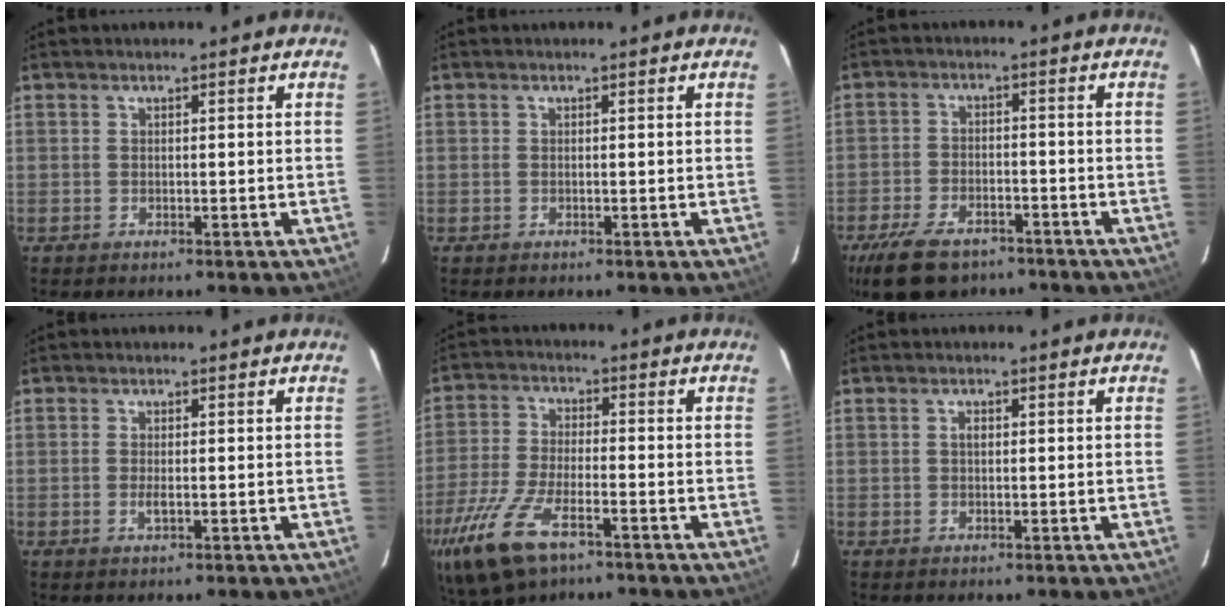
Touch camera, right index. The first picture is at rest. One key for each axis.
{"total": 0.0}
{"total": 13.0, "fx": -9.4, "fy": 6.5, "fz": 6.4, "tx": -0.157, "ty": -0.012, "tz": -0.155}
{"total": 1.4, "fx": -0.3, "fy": 0.3, "fz": 1.3, "tx": -0.026, "ty": -0.001, "tz": -0.006}
{"total": 18.2, "fx": -10.7, "fy": 7.3, "fz": 12.8, "tx": -0.285, "ty": -0.050, "tz": -0.200}
{"total": 0.8, "fx": 0.1, "fy": 0.5, "fz": 0.6, "tx": -0.011, "ty": 0.003, "tz": 0.001}